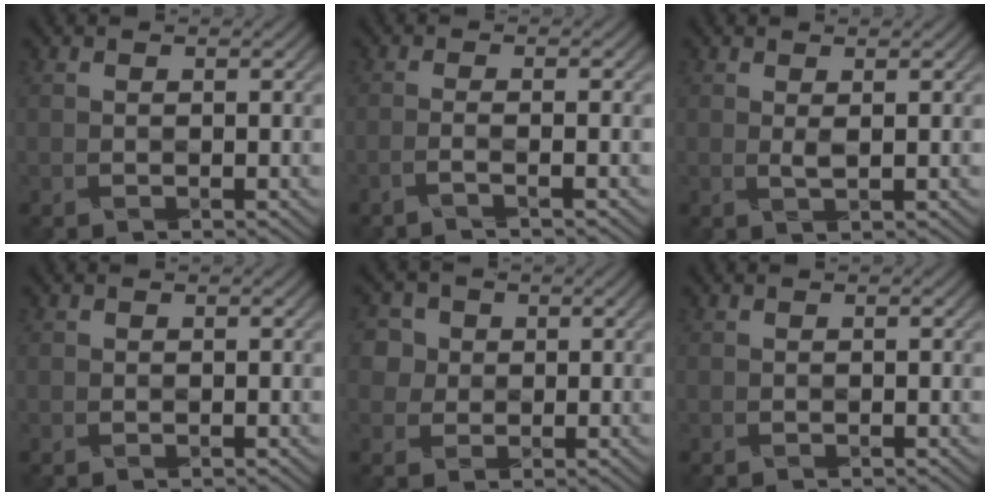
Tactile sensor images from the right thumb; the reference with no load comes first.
{"total": 1.6, "force": [-1.2, 0.1, 1.1], "torque": [-0.006, 0.007, -0.040]}
{"total": 0.9, "force": [0.5, 0.1, 0.7], "torque": [-0.017, 0.002, 0.012]}
{"total": 0.0}
{"total": 5.2, "force": [2.3, 4.6, 1.2], "torque": [-0.040, 0.009, 0.031]}
{"total": 0.0}